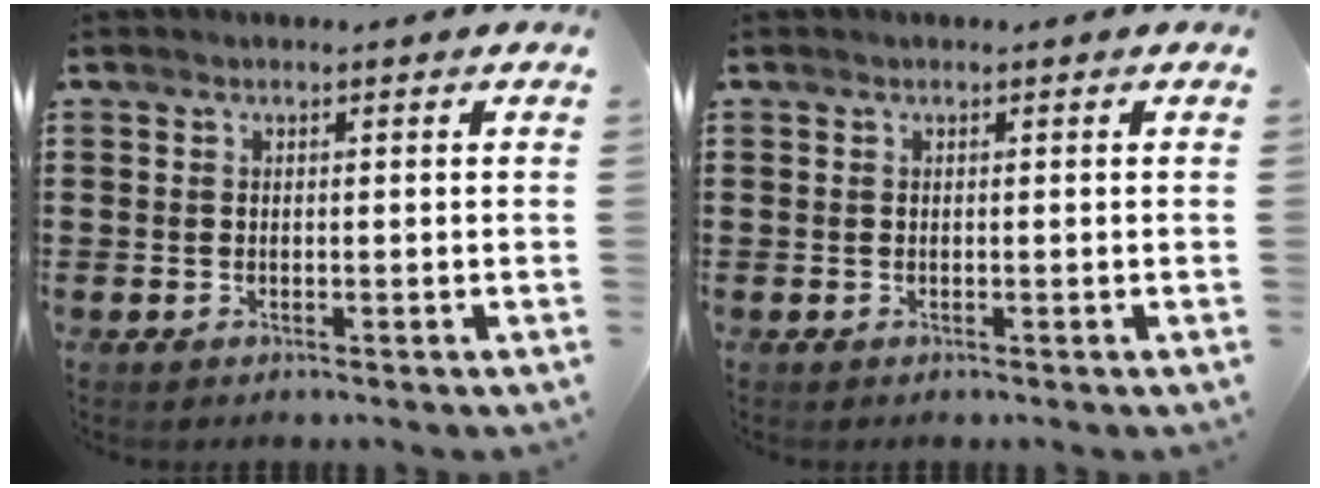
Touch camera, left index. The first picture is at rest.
{"total": 0.0}